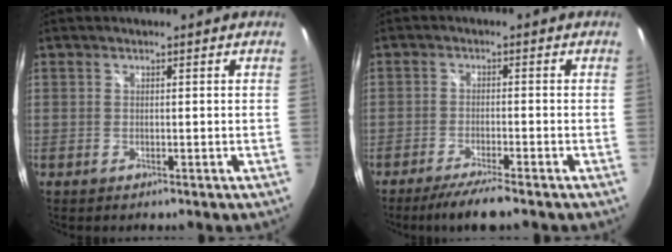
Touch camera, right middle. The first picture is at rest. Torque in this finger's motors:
{"motor_torque": [-0.18, -0.15, 0.17, 0.01]}